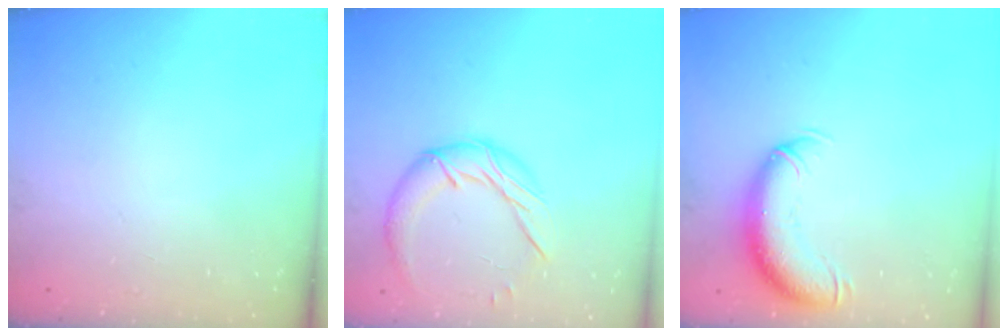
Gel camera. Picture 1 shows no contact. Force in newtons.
{"total": 11.5, "press": 11.5, "slide": 0.8}
{"total": 12.5, "press": 12.2, "slide": 3.0}